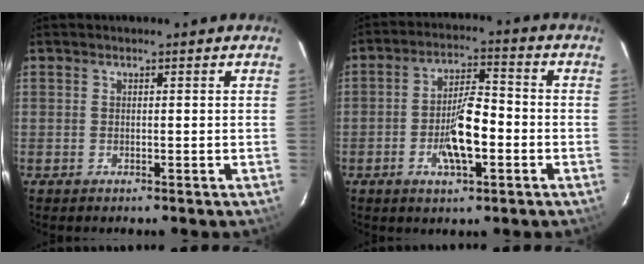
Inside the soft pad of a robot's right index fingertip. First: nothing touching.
{"total": 9.1, "force": [-2.9, 2.9, 8.1], "torque": [-0.153, 0.002, -0.048]}